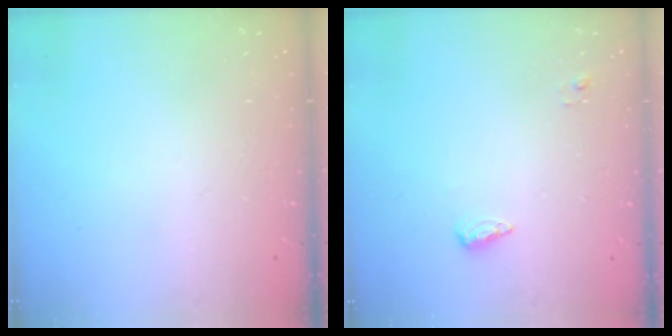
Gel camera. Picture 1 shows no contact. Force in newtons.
{"total": 5.6, "press": 5.4, "slide": 1.2}